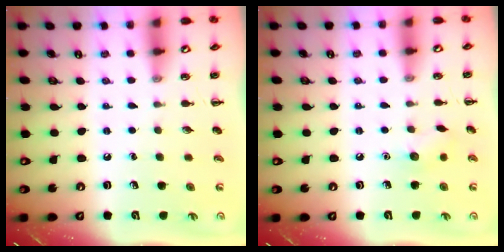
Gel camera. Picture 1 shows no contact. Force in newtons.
{"total": 7.0, "press": 6.9, "slide": 1.3}